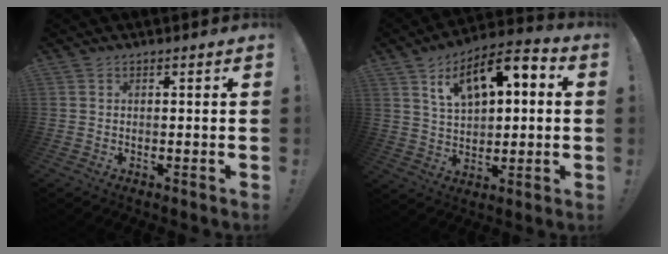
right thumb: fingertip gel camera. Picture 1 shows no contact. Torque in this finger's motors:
{"motor_torque": [0.12, 1.35, 1.12, 0.81, 0.07]}